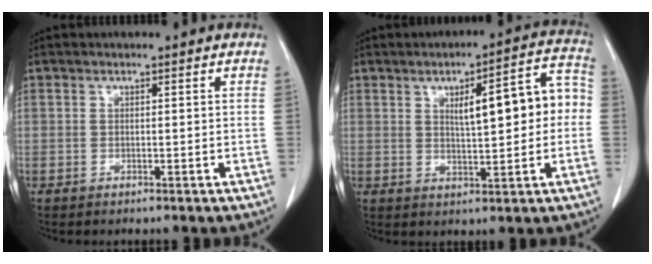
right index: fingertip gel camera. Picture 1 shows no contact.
{"total": 10.5, "force": [1.0, 2.7, 10.0], "torque": [-0.135, 0.035, 0.017]}